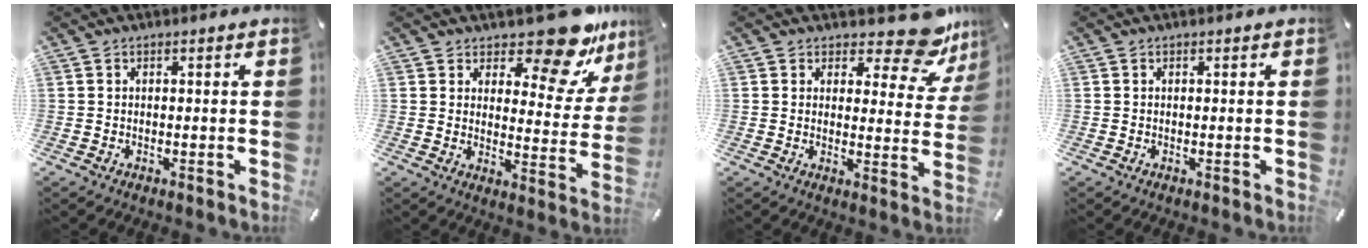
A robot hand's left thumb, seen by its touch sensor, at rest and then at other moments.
{"total": 15.6, "force": [11.7, 6.0, 8.4], "torque": [-0.100, -0.101, 0.189]}
{"total": 11.2, "force": [8.6, 4.0, 6.0], "torque": [-0.069, -0.073, 0.146]}
{"total": 0.0}